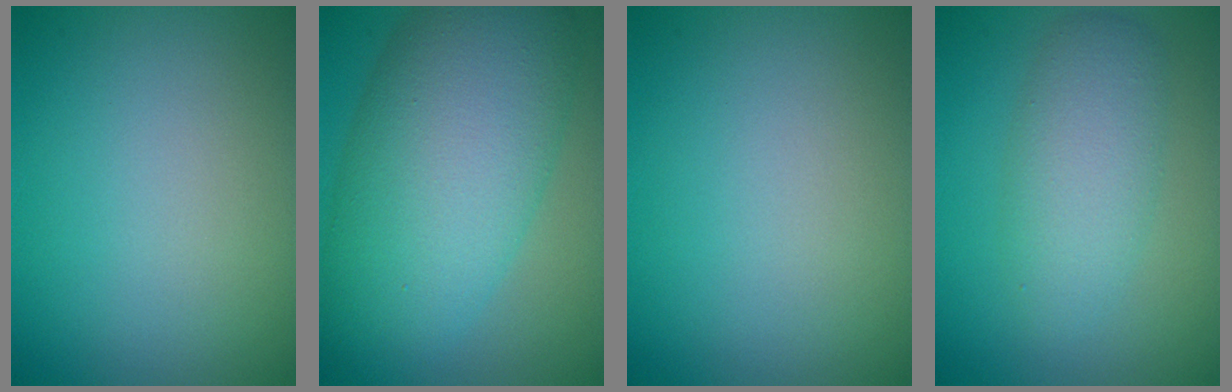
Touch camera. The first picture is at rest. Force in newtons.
{"total": 11.2, "press": 11.2, "slide": 0.3}
{"total": 0.0}
{"total": 3.9, "press": 3.9, "slide": 0.1}